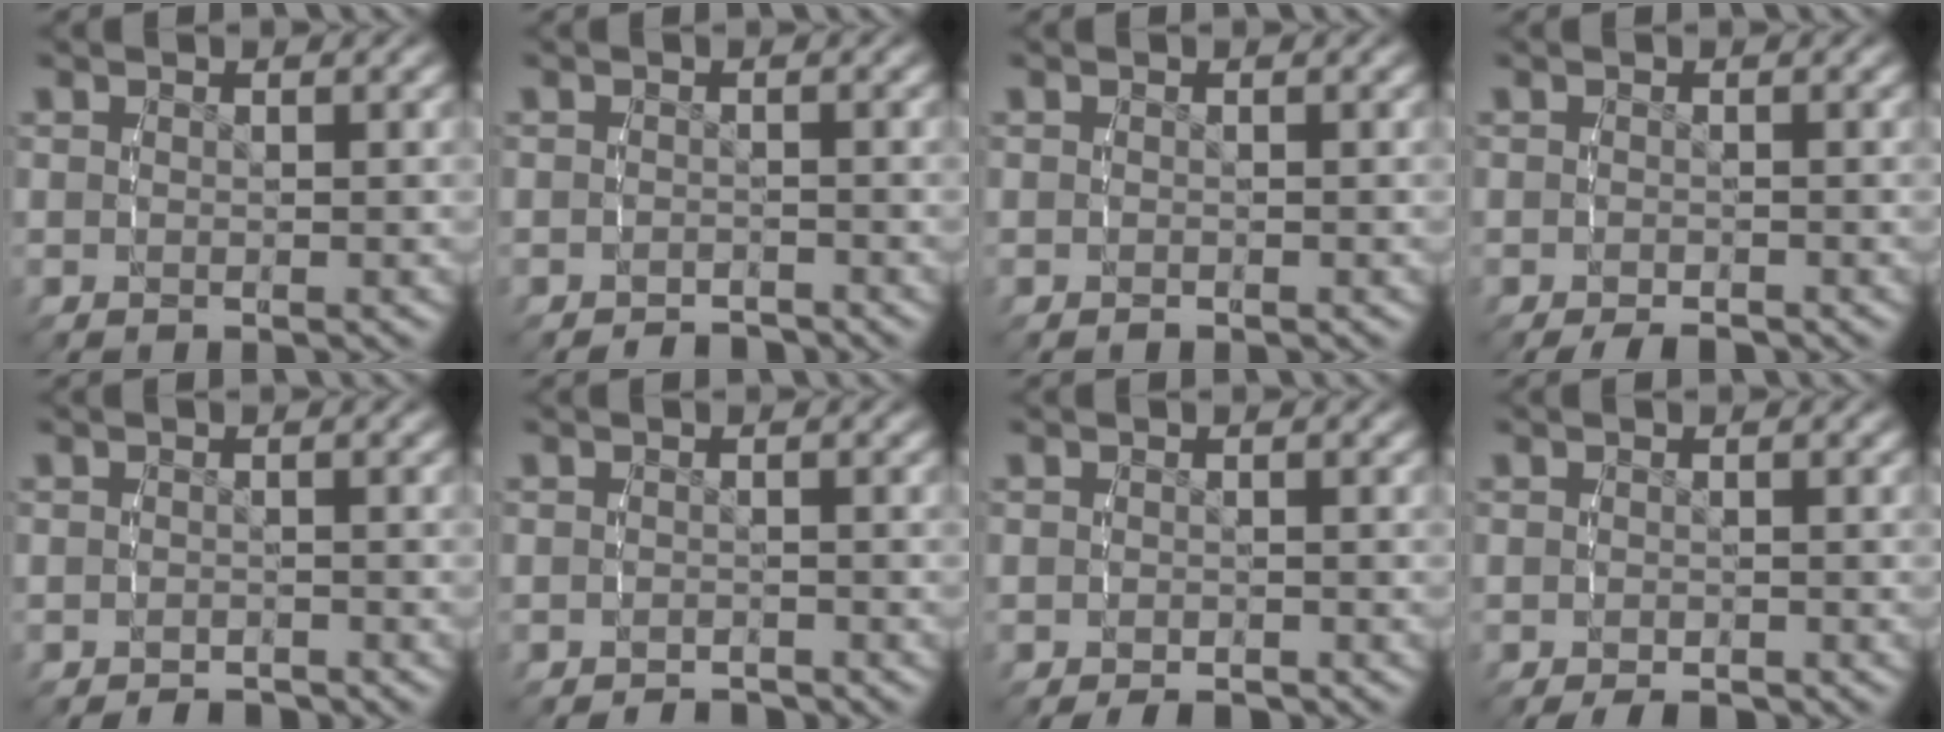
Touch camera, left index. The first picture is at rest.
{"total": 2.3, "force": [-2.3, 0.6, 0.2], "torque": [-0.008, -0.008, -0.035]}
{"total": 0.6, "force": [-0.5, 0.3, 0.0], "torque": [-0.006, -0.003, -0.008]}
{"total": 1.8, "force": [-1.7, 0.6, 0.5], "torque": [-0.015, -0.008, -0.025]}
{"total": 2.1, "force": [-2.0, 0.6, 0.2], "torque": [-0.008, -0.008, -0.031]}
{"total": 2.1, "force": [-2.1, 0.6, 0.1], "torque": [-0.007, -0.008, -0.032]}
{"total": 1.7, "force": [-1.6, 0.5, 0.3], "torque": [-0.012, -0.009, -0.023]}
{"total": 1.7, "force": [-1.6, 0.5, 0.4], "torque": [-0.014, -0.009, -0.022]}